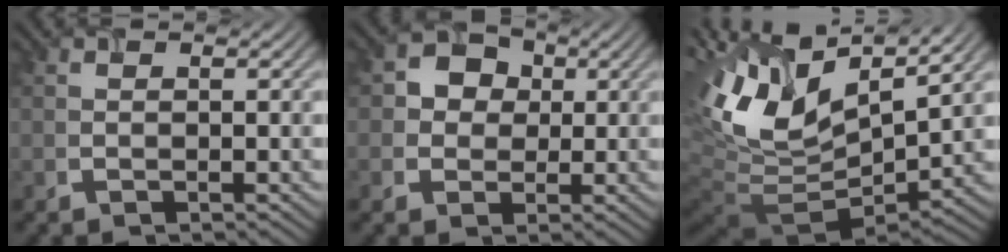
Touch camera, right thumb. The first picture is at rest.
{"total": 3.7, "force": [0.4, 3.5, 1.0], "torque": [-0.015, 0.005, 0.001]}
{"total": 13.8, "force": [3.9, 7.1, 11.2], "torque": [-0.242, -0.001, 0.082]}